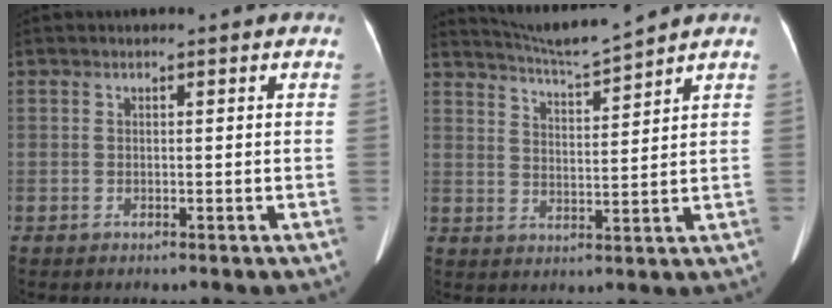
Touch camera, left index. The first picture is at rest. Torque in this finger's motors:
{"motor_torque": [-0.01, -0.44, 0.01, 0.01]}